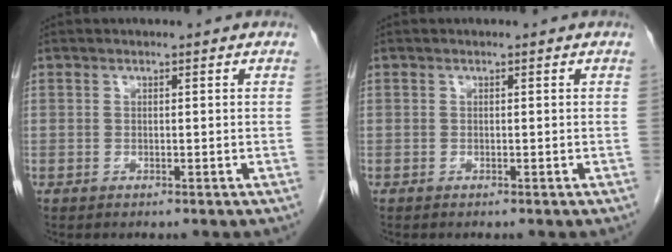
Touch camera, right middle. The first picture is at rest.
{"total": 0.0}